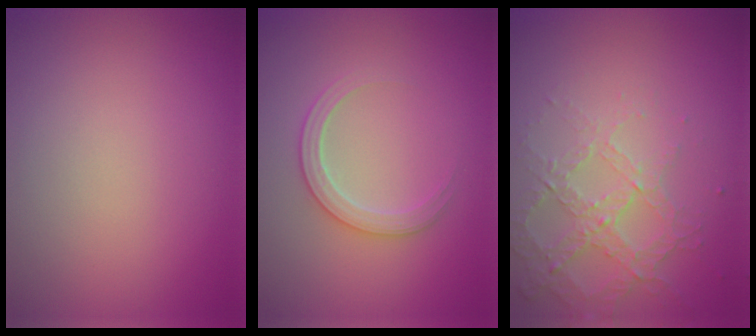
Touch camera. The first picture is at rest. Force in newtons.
{"total": 2.5, "press": 2.5, "slide": 0.3}
{"total": 4.1, "press": 2.9, "slide": 3.0}